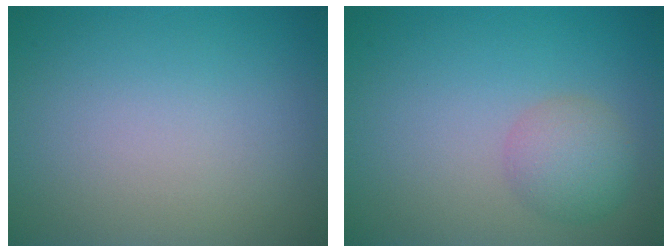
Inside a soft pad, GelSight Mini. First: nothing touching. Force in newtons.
{"total": 2.9, "press": 2.8, "slide": 0.3}